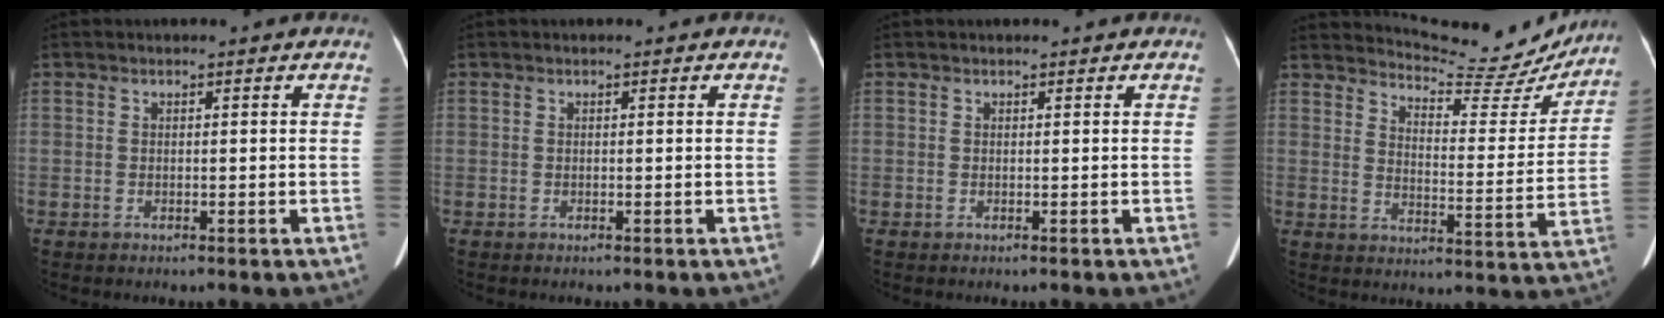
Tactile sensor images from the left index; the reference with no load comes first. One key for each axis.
{"total": 0.0}
{"total": 0.5, "fx": -0.1, "fy": 0.5, "fz": -0.2, "tx": 0.008, "ty": 0.001, "tz": 0.002}
{"total": 21.3, "fx": 19.4, "fy": 4.5, "fz": 7.5, "tx": -0.094, "ty": -0.048, "tz": 0.234}